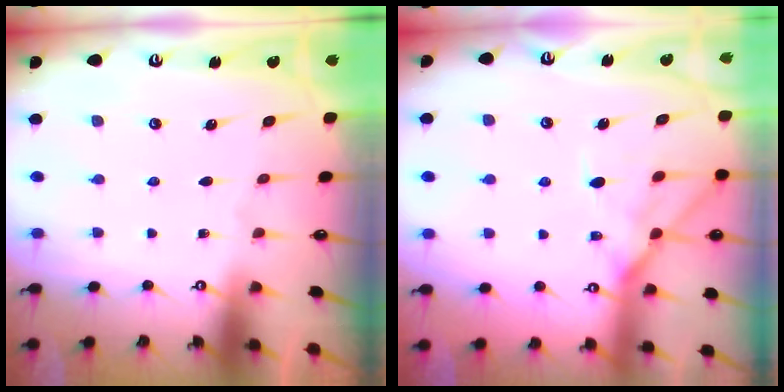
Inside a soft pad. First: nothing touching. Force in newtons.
{"total": 12.7, "press": 12.7, "slide": 1.1}